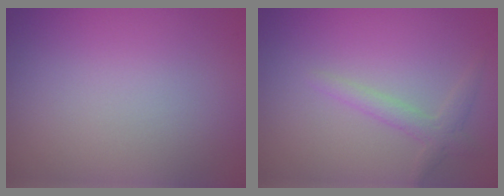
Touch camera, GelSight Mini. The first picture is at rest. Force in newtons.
{"total": 1.9, "press": 1.9, "slide": 0.1}